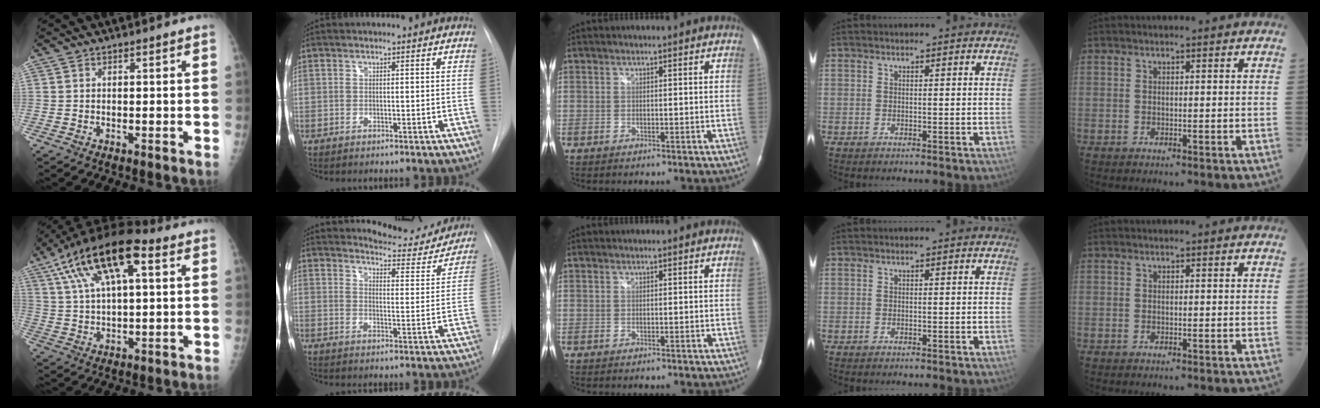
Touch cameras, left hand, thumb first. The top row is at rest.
{"thumb": {"total": 18.3, "force": [8.0, 7.5, 14.6], "torque": [-0.261, 0.011, 0.140]}, "index": {"total": 11.5, "force": [11.2, 2.1, 1.5], "torque": [-0.012, -0.031, 0.135]}}